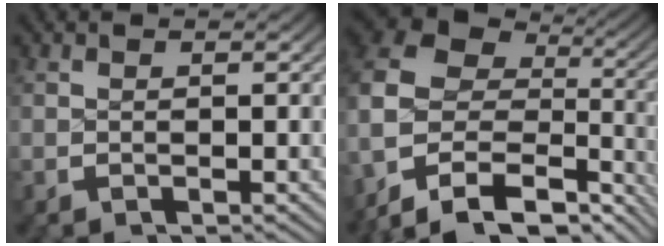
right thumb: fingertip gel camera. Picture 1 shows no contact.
{"total": 14.7, "force": [-4.6, 9.5, 10.1], "torque": [-0.241, -0.065, -0.040]}